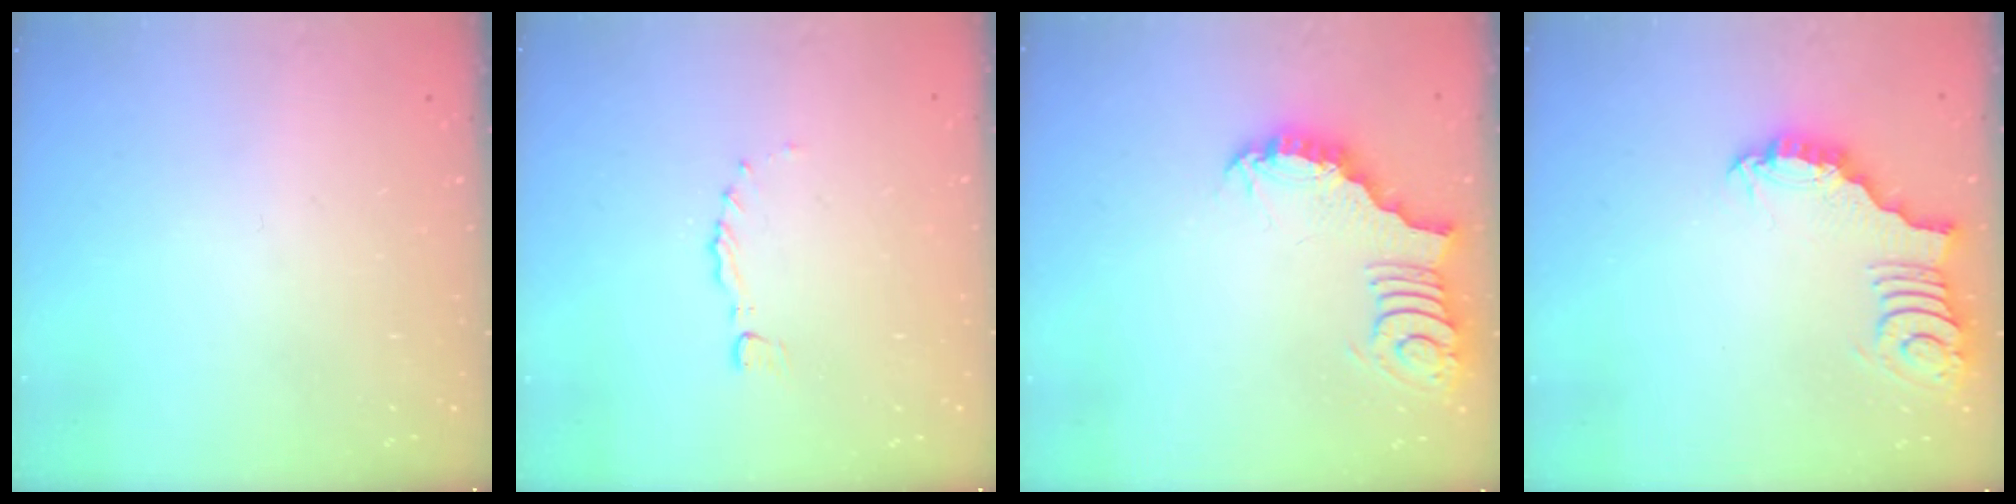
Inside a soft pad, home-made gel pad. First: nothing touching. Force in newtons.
{"total": 0.0}
{"total": 3.8, "press": 3.8, "slide": 0.8}
{"total": 3.0, "press": 3.0, "slide": 0.0}